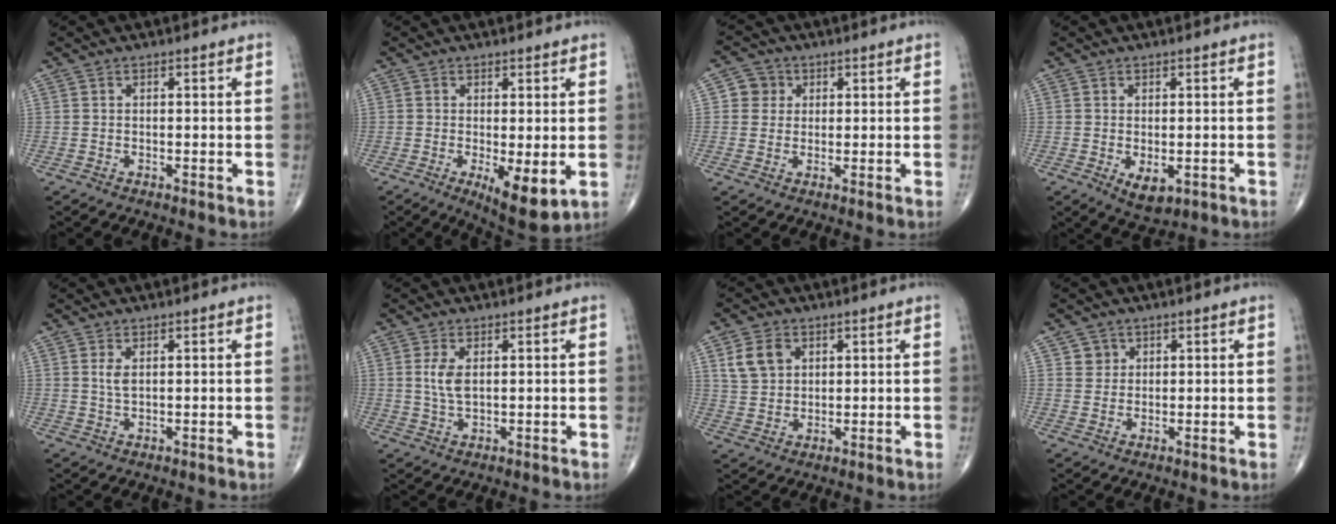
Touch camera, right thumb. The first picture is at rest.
{"total": 8.0, "force": [-1.7, 2.7, 7.4], "torque": [-0.110, -0.025, -0.020]}
{"total": 3.9, "force": [0.9, 3.7, 0.7], "torque": [0.014, 0.003, 0.008]}
{"total": 4.7, "force": [-1.2, 2.6, 3.7], "torque": [-0.053, -0.009, -0.007]}
{"total": 2.1, "force": [0.7, 1.0, 1.7], "torque": [-0.035, -0.002, 0.017]}
{"total": 4.1, "force": [0.9, 2.0, 3.5], "torque": [-0.074, -0.005, 0.020]}
{"total": 6.6, "force": [2.7, 4.9, 3.5], "torque": [-0.049, -0.006, 0.055]}
{"total": 2.5, "force": [1.2, 2.2, 0.2], "torque": [0.015, -0.005, 0.014]}